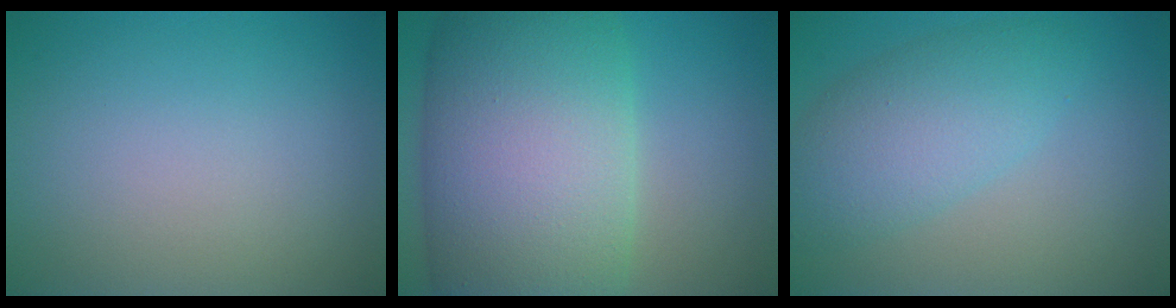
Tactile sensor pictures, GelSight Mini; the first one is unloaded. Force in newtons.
{"total": 15.7, "press": 15.7, "slide": 0.8}
{"total": 5.2, "press": 5.2, "slide": 0.1}